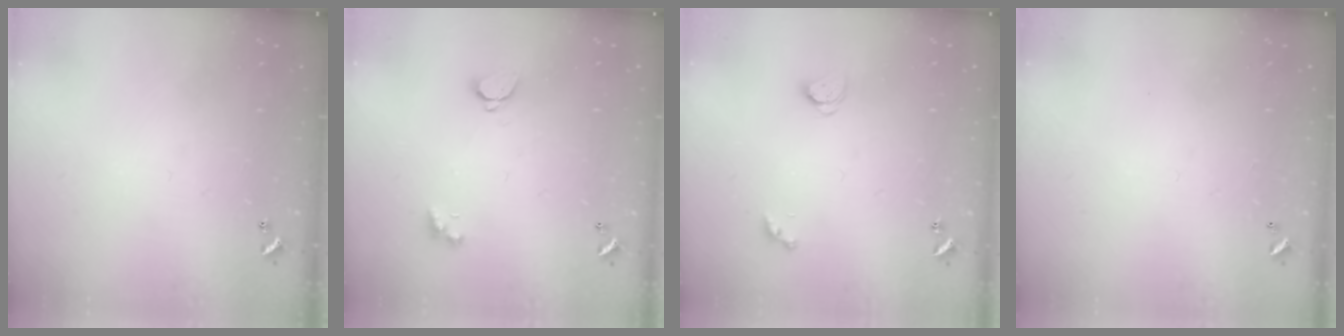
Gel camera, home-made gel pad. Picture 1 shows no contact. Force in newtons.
{"total": 1.7, "press": 1.6, "slide": 0.3}
{"total": 2.7, "press": 2.7, "slide": 0.5}
{"total": 3.0, "press": 3.0, "slide": 0.1}